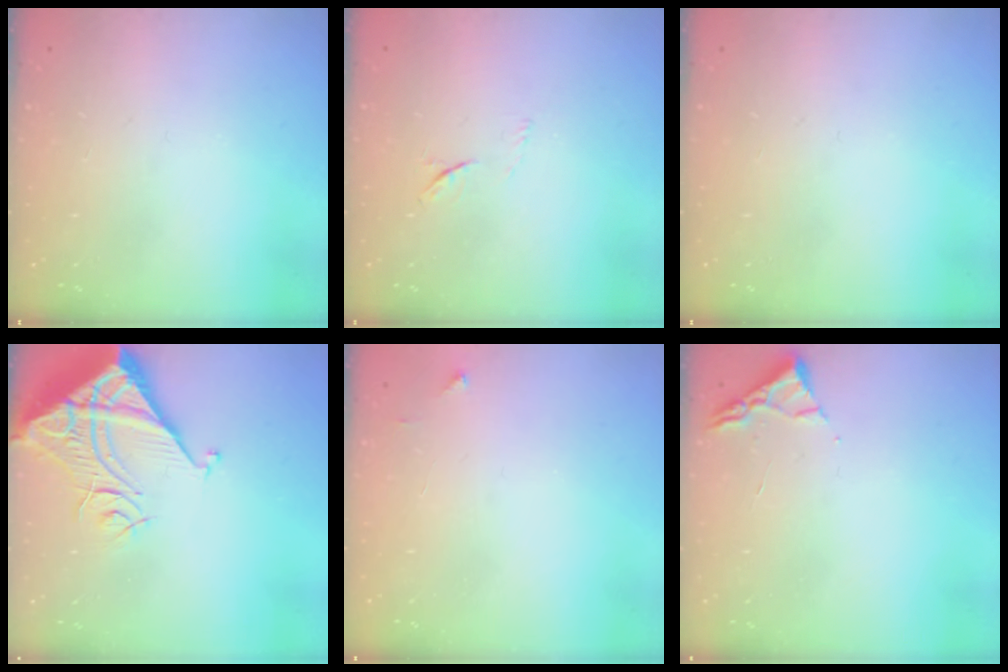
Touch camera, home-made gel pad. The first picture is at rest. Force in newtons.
{"total": 4.2, "press": 4.0, "slide": 1.4}
{"total": 0.0}
{"total": 10.3, "press": 10.3, "slide": 1.3}
{"total": 2.0, "press": 2.0, "slide": 0.2}
{"total": 3.0, "press": 2.9, "slide": 0.4}